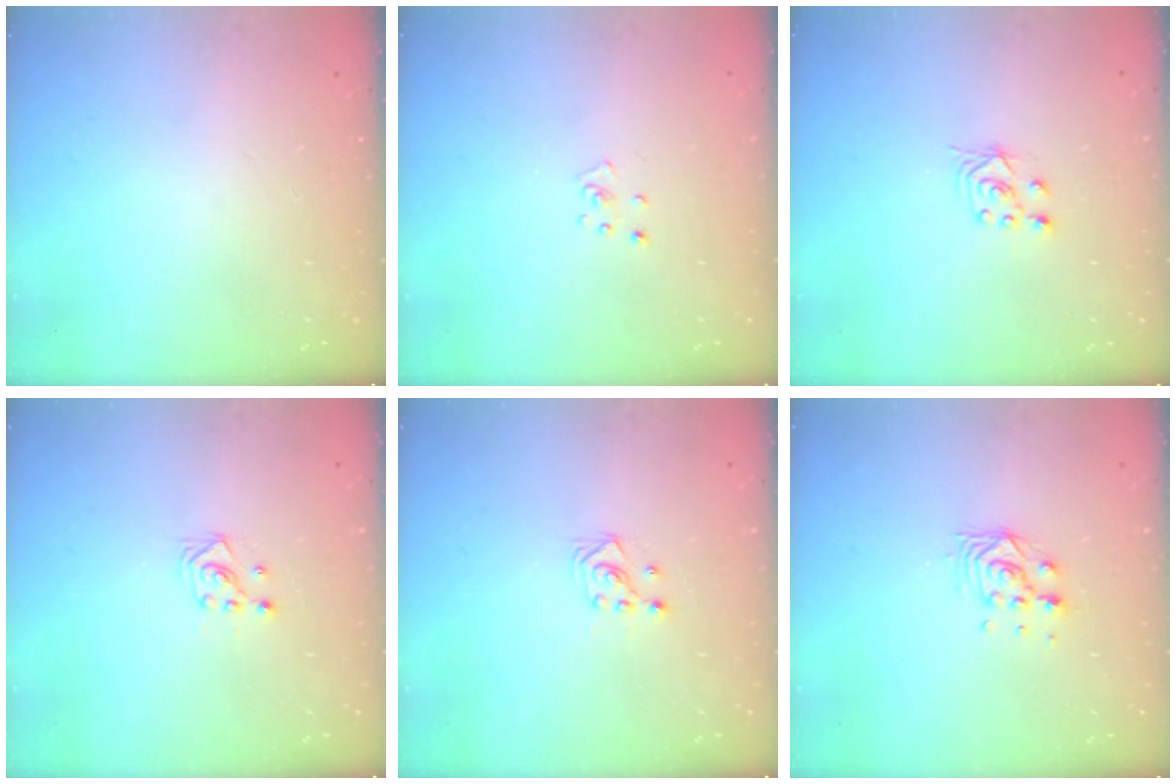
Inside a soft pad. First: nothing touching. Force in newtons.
{"total": 3.2, "press": 3.2, "slide": 0.4}
{"total": 3.0, "press": 2.8, "slide": 0.9}
{"total": 2.9, "press": 2.9, "slide": 0.3}
{"total": 2.9, "press": 2.9, "slide": 0.3}
{"total": 7.4, "press": 7.3, "slide": 0.6}